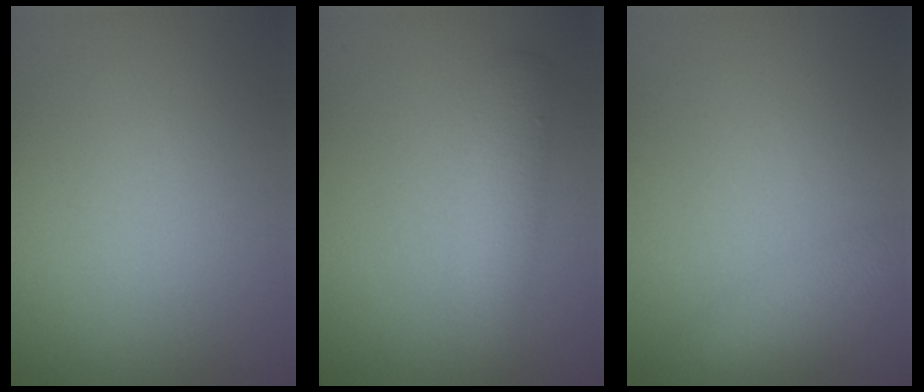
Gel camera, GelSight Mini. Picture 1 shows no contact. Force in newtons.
{"total": 3.0, "press": 3.0, "slide": 0.1}
{"total": 2.5, "press": 2.5, "slide": 0.1}